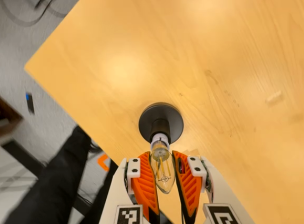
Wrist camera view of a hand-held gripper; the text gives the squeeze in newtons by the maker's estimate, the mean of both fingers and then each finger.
{"total": 21.2, "left": 22.0, "right": 20.3}